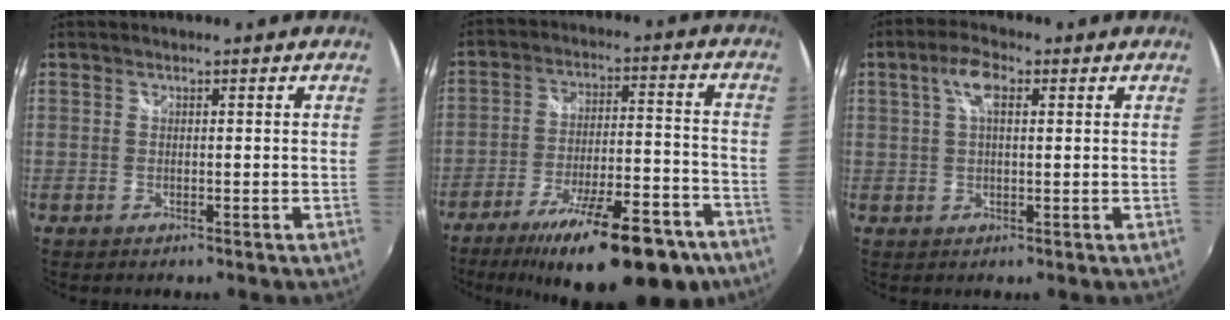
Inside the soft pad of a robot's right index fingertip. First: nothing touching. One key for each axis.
{"total": 22.4, "fx": -15.9, "fy": 6.3, "fz": 14.4, "tx": -0.226, "ty": -0.020, "tz": -0.226}
{"total": 5.1, "fx": 1.7, "fy": 2.0, "fz": 4.4, "tx": -0.081, "ty": 0.011, "tz": 0.030}